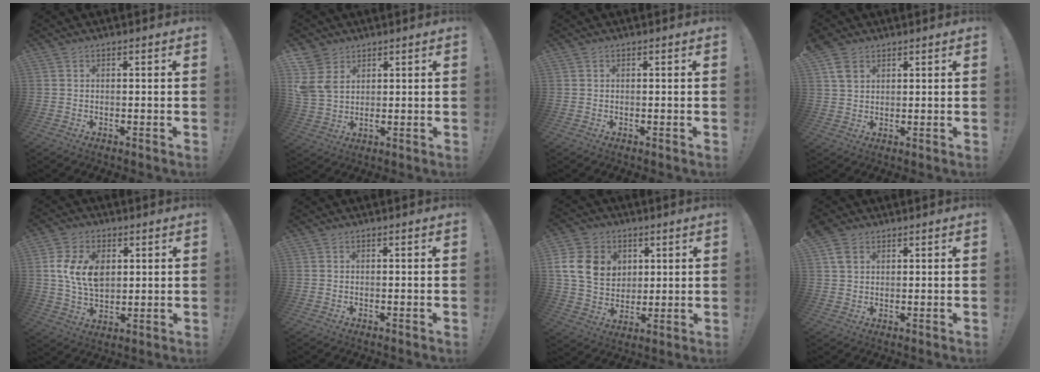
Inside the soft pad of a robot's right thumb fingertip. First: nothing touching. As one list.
[{"total": 8.0, "force": [3.3, 6.2, 3.8], "torque": [-0.082, -0.014, 0.067]}, {"total": 0.0}, {"total": 5.6, "force": [3.1, 3.7, 2.9], "torque": [-0.039, -0.010, 0.060]}, {"total": 12.8, "force": [3.1, 9.0, 8.5], "torque": [-0.151, -0.002, 0.057]}, {"total": 0.0}, {"total": 15.6, "force": [5.2, 12.6, 7.6], "torque": [-0.126, -0.020, 0.106]}, {"total": 4.6, "force": [2.6, 3.0, 2.3], "torque": [-0.035, -0.006, 0.051]}]